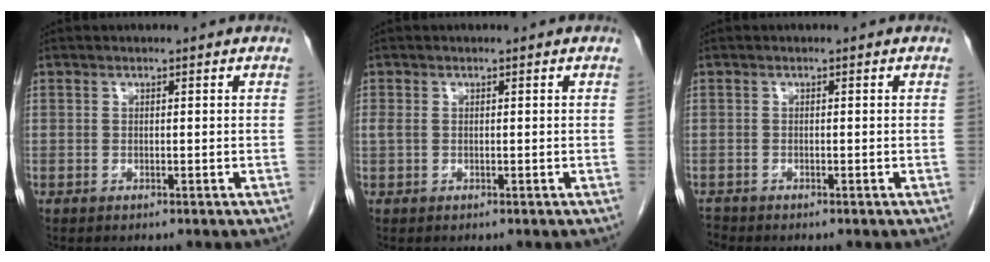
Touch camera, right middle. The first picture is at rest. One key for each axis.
{"total": 1.3, "fx": 0.2, "fy": 0.9, "fz": 0.9, "tx": -0.034, "ty": 0.012, "tz": 0.009}
{"total": 0.8, "fx": -0.8, "fy": 0.0, "fz": -0.2, "tx": -0.003, "ty": -0.005, "tz": -0.018}